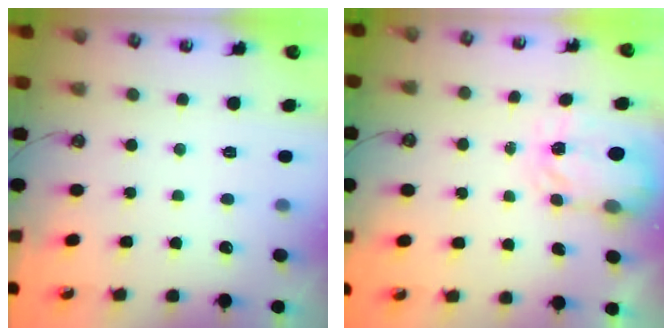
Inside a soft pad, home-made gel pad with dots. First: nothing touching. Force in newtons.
{"total": 3.8, "press": 3.8, "slide": 0.5}